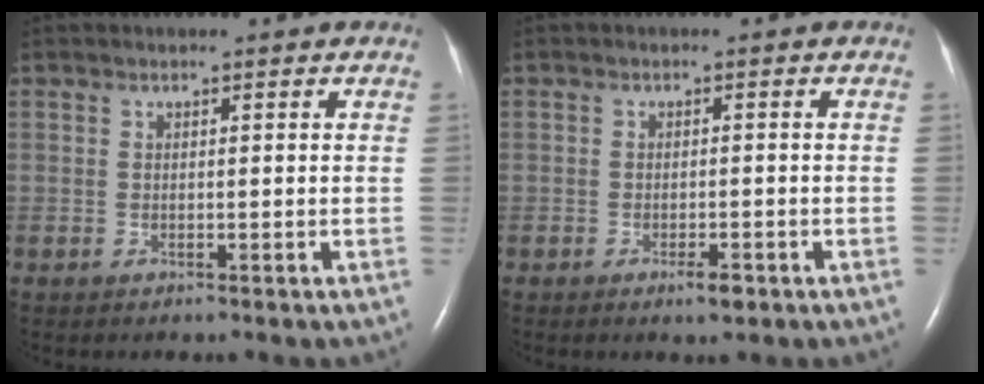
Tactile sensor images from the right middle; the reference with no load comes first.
{"total": 2.0, "force": [-1.2, 0.5, 1.5], "torque": [-0.027, -0.003, -0.015]}